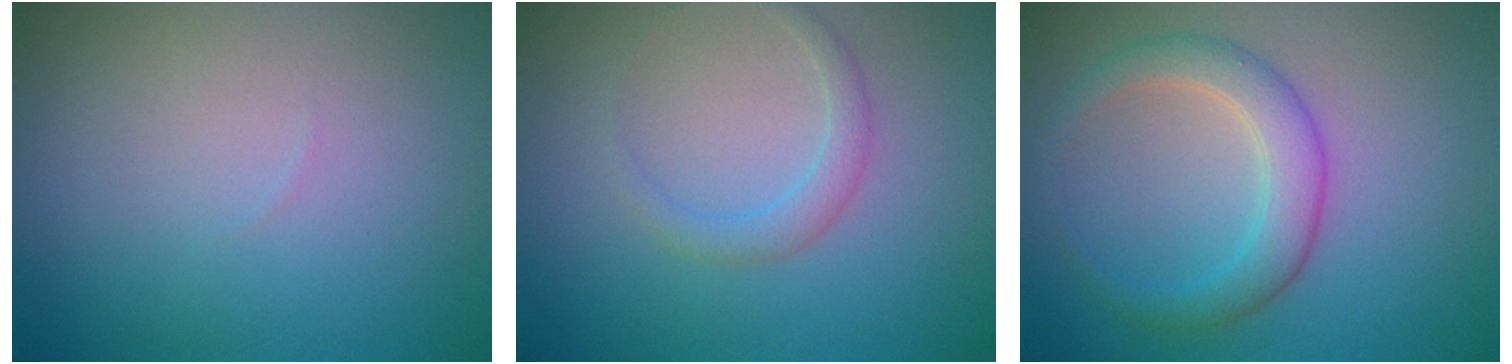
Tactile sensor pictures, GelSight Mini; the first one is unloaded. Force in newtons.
{"total": 1.5, "press": 1.5, "slide": 0.1}
{"total": 3.3, "press": 3.3, "slide": 0.1}